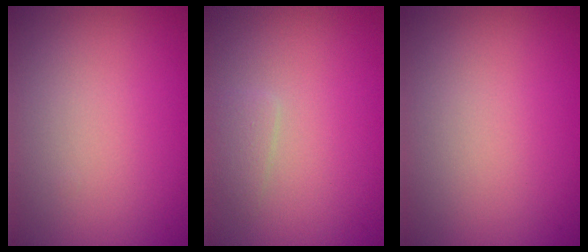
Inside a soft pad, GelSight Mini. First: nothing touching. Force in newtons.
{"total": 1.0, "press": 1.0, "slide": 0.1}
{"total": 0.0}